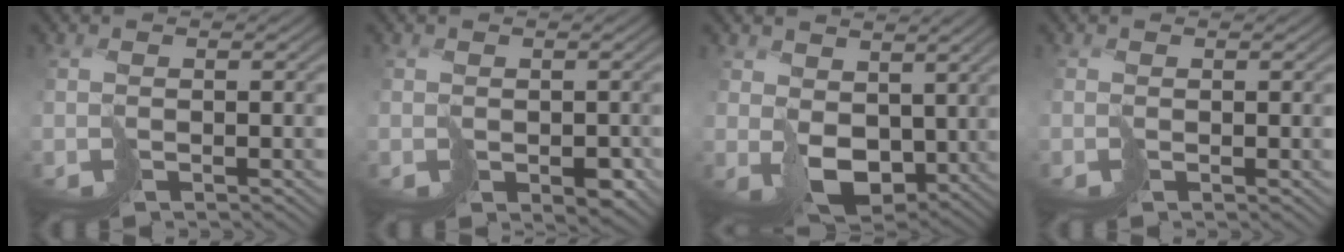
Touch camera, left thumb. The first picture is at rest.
{"total": 2.6, "force": [-0.3, 2.1, 1.5], "torque": [-0.018, -0.011, 0.006]}
{"total": 7.3, "force": [2.4, 5.1, 4.6], "torque": [-0.122, -0.013, 0.051]}
{"total": 0.6, "force": [0.3, -0.3, -0.4], "torque": [0.010, 0.002, 0.005]}